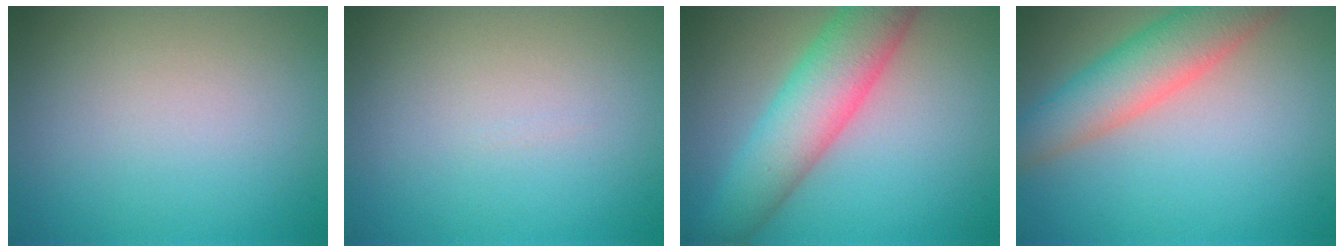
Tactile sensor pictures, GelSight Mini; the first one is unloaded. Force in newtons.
{"total": 0.0}
{"total": 7.2, "press": 7.2, "slide": 0.2}
{"total": 5.8, "press": 5.8, "slide": 0.2}